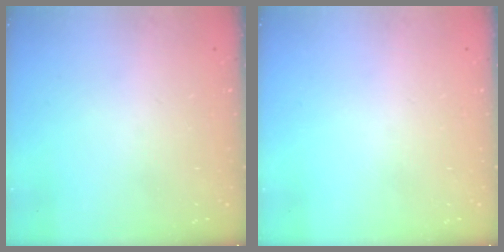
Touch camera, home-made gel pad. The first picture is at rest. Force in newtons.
{"total": 0.0}